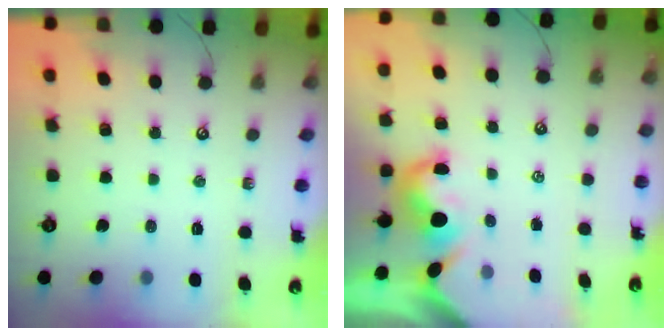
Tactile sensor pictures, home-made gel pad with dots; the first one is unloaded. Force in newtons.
{"total": 1.7, "press": 1.4, "slide": 1.0}